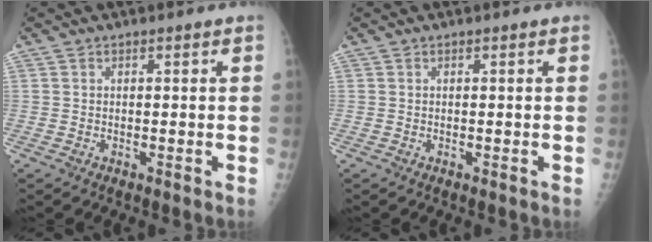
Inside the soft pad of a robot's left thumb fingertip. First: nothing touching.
{"total": 0.0}